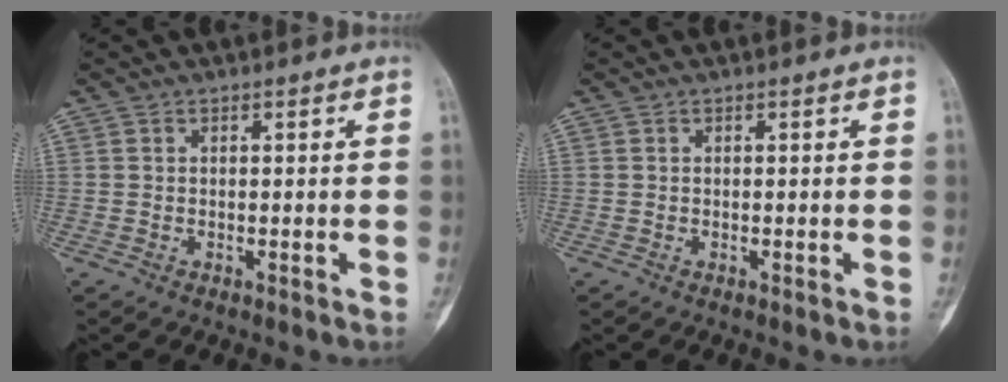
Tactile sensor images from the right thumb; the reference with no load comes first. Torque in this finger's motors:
{"motor_torque": [0.02, 0.02, 0.00, -0.03, 0.03]}